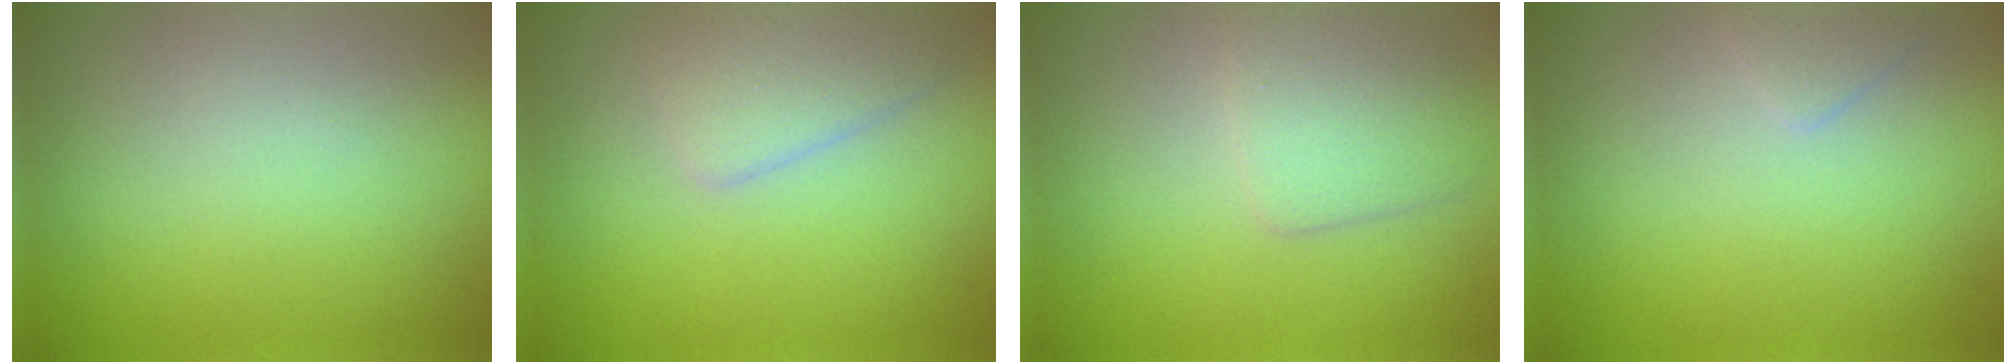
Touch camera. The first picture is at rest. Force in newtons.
{"total": 2.8, "press": 2.8, "slide": 0.2}
{"total": 3.0, "press": 3.0, "slide": 0.1}
{"total": 1.1, "press": 1.1, "slide": 0.1}